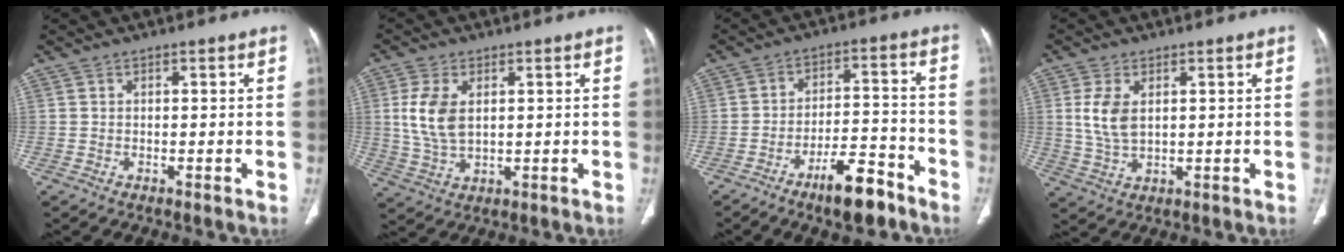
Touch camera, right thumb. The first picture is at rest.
{"total": 8.4, "force": [1.7, 4.8, 6.7], "torque": [-0.143, -0.005, 0.042]}
{"total": 10.1, "force": [-7.0, 3.1, 6.6], "torque": [-0.100, 0.055, -0.113]}
{"total": 6.6, "force": [1.6, 3.6, 5.3], "torque": [-0.112, -0.006, 0.038]}